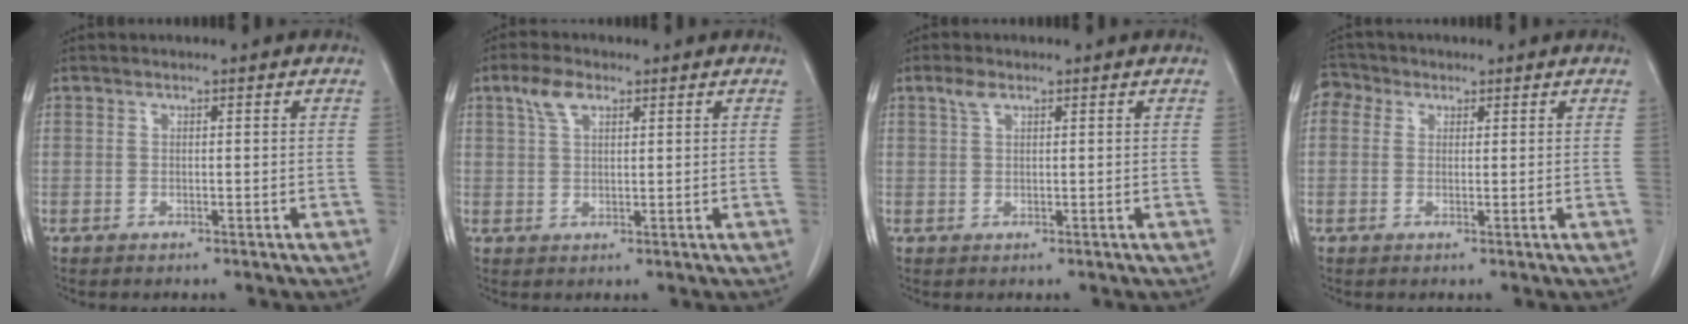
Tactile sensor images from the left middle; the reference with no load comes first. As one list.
[{"total": 3.7, "force": [2.1, 1.7, 2.6], "torque": [-0.058, 0.013, 0.045]}, {"total": 1.6, "force": [1.0, 0.7, 1.1], "torque": [-0.025, 0.010, 0.022]}, {"total": 3.3, "force": [1.5, 2.7, 1.2], "torque": [-0.026, 0.017, 0.027]}]